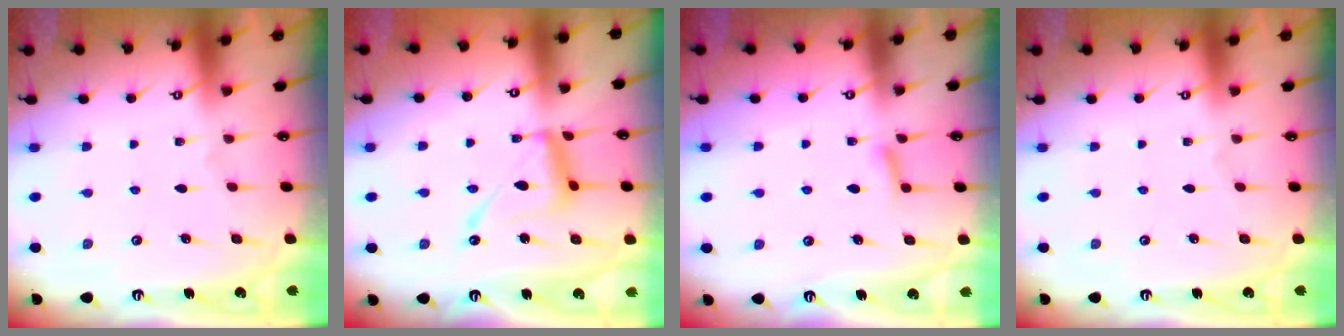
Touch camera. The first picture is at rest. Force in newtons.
{"total": 13.2, "press": 13.2, "slide": 1.0}
{"total": 5.9, "press": 5.9, "slide": 0.7}
{"total": 0.0}